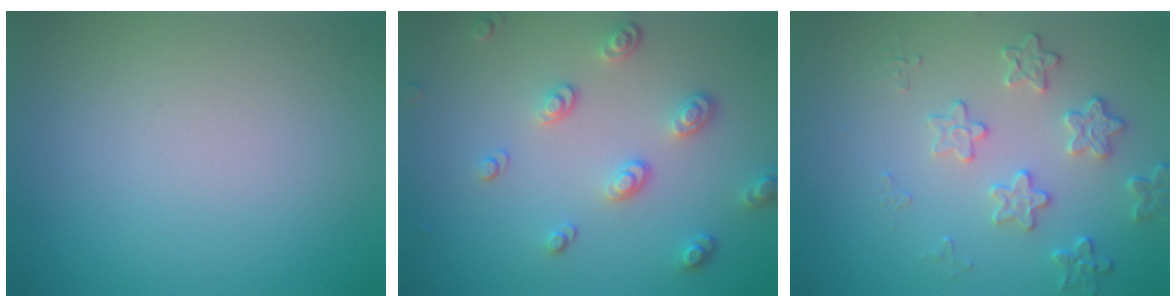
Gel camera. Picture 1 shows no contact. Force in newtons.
{"total": 3.3, "press": 2.6, "slide": 2.1}
{"total": 2.9, "press": 2.3, "slide": 1.8}